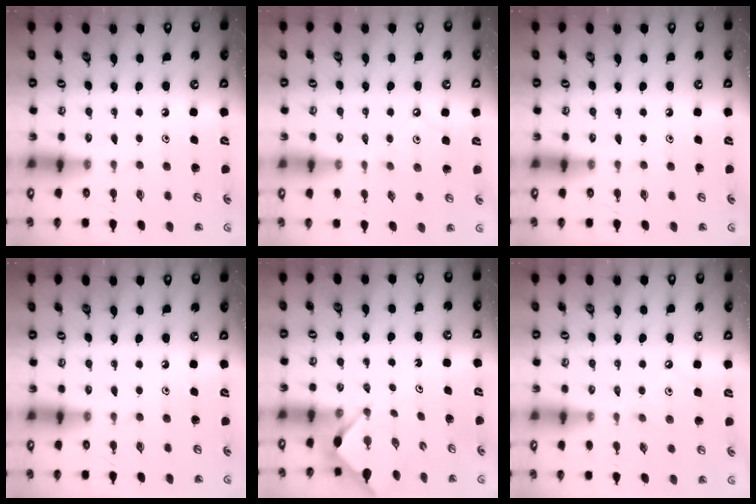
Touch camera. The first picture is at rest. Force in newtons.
{"total": 1.6, "press": 1.6, "slide": 0.2}
{"total": 0.0}
{"total": 0.0}
{"total": 2.9, "press": 2.9, "slide": 0.3}
{"total": 1.8, "press": 1.8, "slide": 0.3}